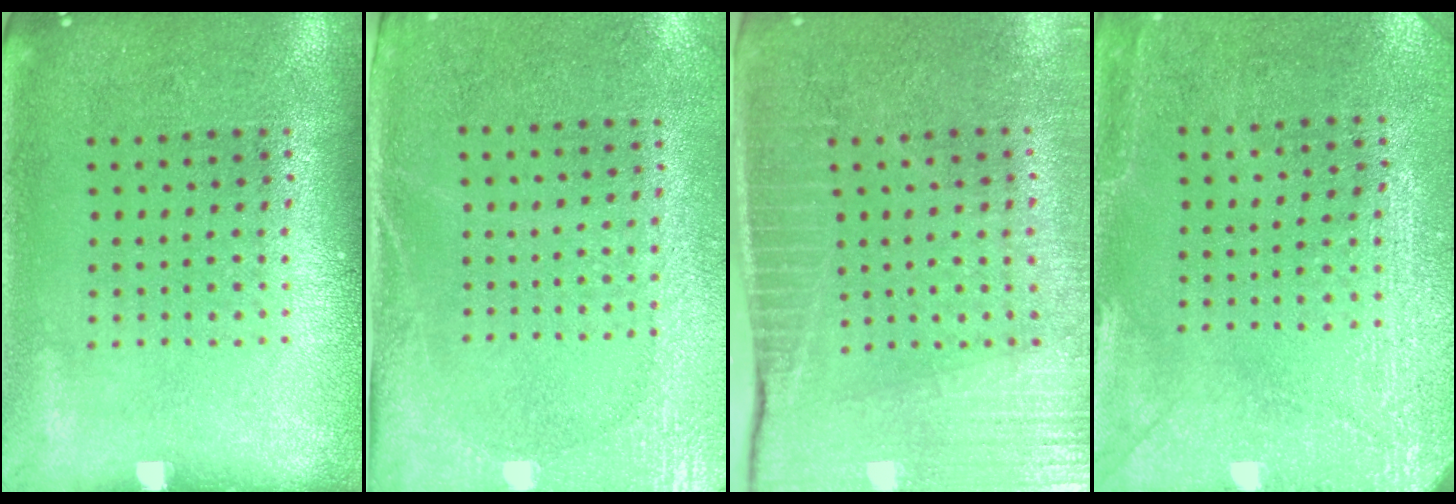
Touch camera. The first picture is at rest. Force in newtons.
{"total": 2.8, "press": 2.3, "slide": 1.6}
{"total": 3.6, "press": 3.3, "slide": 1.5}
{"total": 3.0, "press": 2.8, "slide": 1.0}